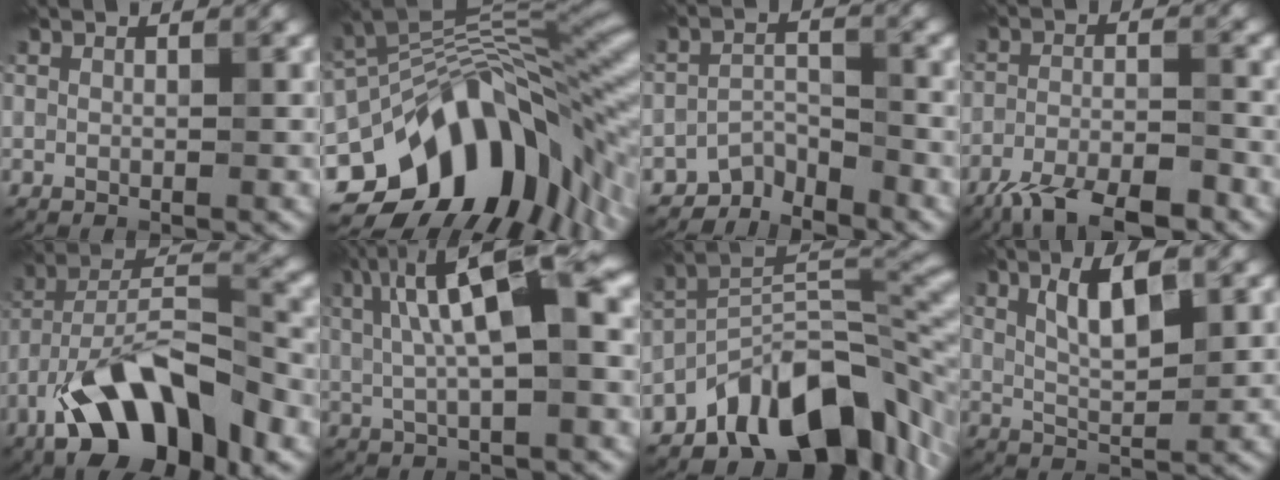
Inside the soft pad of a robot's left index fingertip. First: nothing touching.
{"total": 15.7, "force": [-6.5, 9.1, 11.1], "torque": [-0.161, 0.004, -0.106]}
{"total": 3.4, "force": [-3.1, 1.1, 0.6], "torque": [-0.001, 0.005, -0.067]}
{"total": 6.6, "force": [-5.1, 1.9, 3.8], "torque": [-0.065, -0.005, -0.094]}
{"total": 11.2, "force": [-6.2, 4.6, 8.1], "torque": [-0.138, 0.015, -0.121]}
{"total": 9.4, "force": [2.3, 2.8, 8.7], "torque": [-0.143, 0.018, 0.034]}
{"total": 11.6, "force": [-7.1, 5.1, 7.7], "torque": [-0.101, 0.001, -0.136]}
{"total": 4.9, "force": [2.1, 1.5, 4.2], "torque": [-0.078, 0.002, 0.036]}